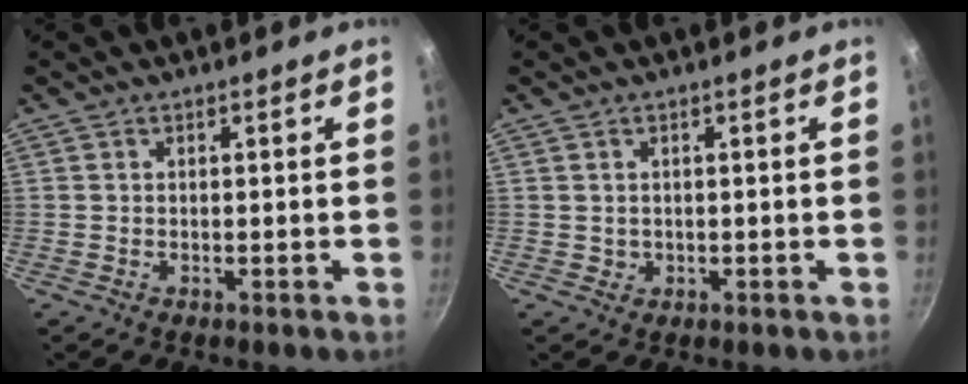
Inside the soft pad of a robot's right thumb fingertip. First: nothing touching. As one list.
[{"total": 0.7, "force": [0.2, 0.6, 0.2], "torque": [0.001, 0.000, 0.005]}]